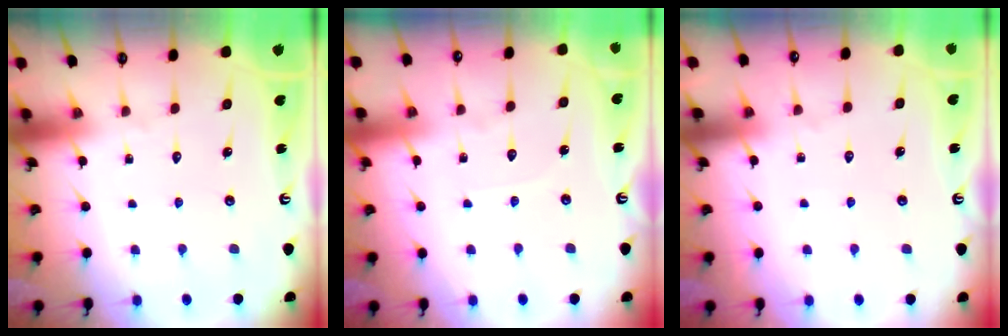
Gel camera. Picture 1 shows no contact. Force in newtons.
{"total": 3.5, "press": 3.5, "slide": 0.4}
{"total": 3.4, "press": 3.4, "slide": 0.5}